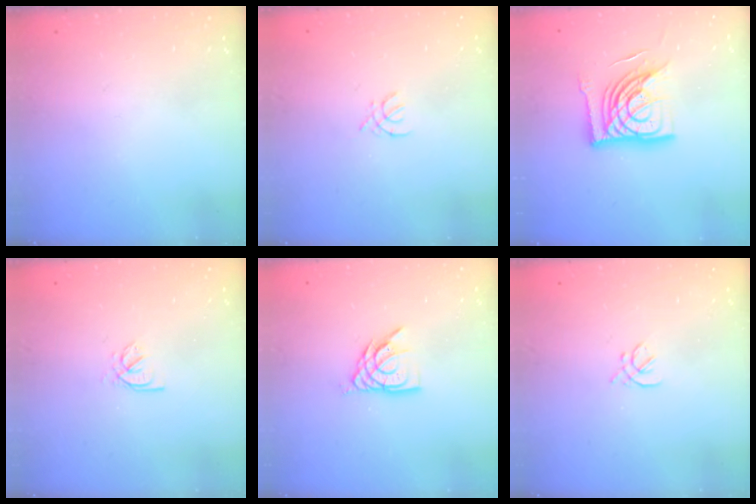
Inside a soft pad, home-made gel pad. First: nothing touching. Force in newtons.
{"total": 1.8, "press": 1.8, "slide": 0.4}
{"total": 15.6, "press": 15.5, "slide": 1.2}
{"total": 2.0, "press": 2.0, "slide": 0.4}
{"total": 7.9, "press": 7.8, "slide": 0.6}
{"total": 2.1, "press": 2.0, "slide": 0.7}